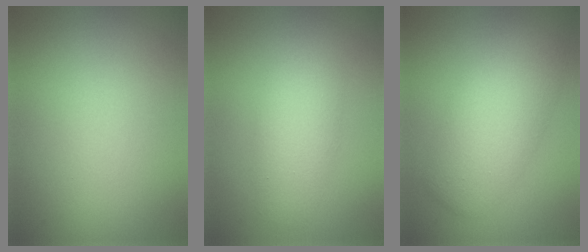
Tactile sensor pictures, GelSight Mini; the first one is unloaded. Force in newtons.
{"total": 3.3, "press": 3.3, "slide": 0.1}
{"total": 5.4, "press": 5.4, "slide": 0.1}